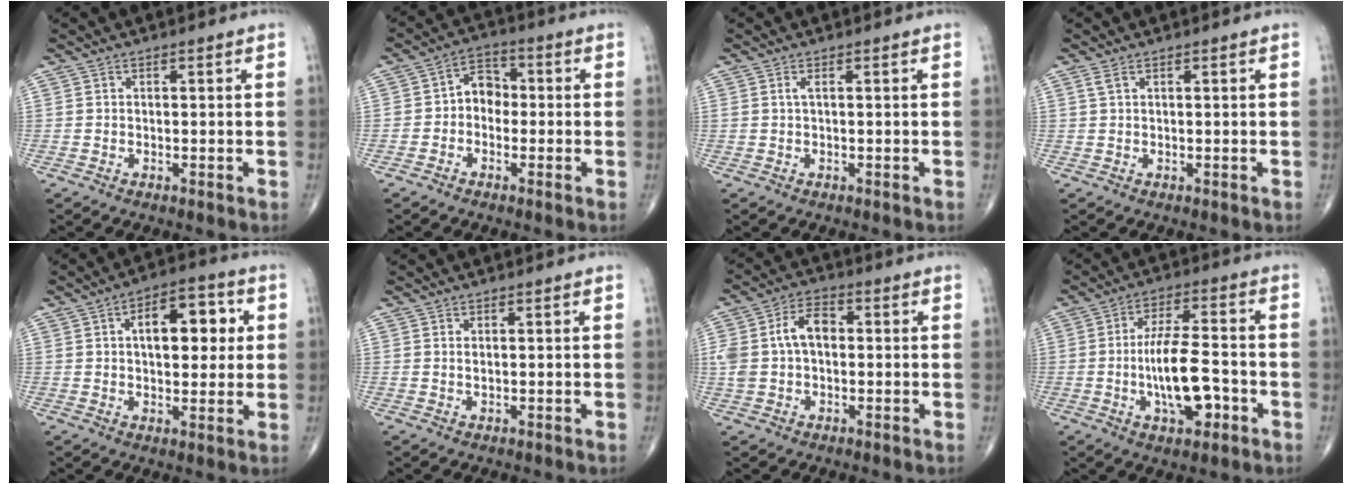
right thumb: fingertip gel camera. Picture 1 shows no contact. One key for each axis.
{"total": 5.5, "fx": -0.7, "fy": 4.3, "fz": 3.3, "tx": -0.023, "ty": 0.025, "tz": -0.029}
{"total": 0.8, "fx": 0.3, "fy": 0.1, "fz": 0.7, "tx": -0.019, "ty": 0.001, "tz": 0.004}
{"total": 1.0, "fx": 0.6, "fy": 0.4, "fz": 0.8, "tx": -0.022, "ty": 0.010, "tz": 0.015}
{"total": 11.7, "fx": 2.6, "fy": 6.2, "fz": 9.6, "tx": -0.102, "ty": 0.012, "tz": 0.033}
{"total": 0.7, "fx": 0.3, "fy": 0.3, "fz": 0.6, "tx": -0.008, "ty": -0.002, "tz": 0.006}
{"total": 8.8, "fx": 0.7, "fy": 5.6, "fz": 6.8, "tx": -0.130, "ty": 0.029, "tz": 0.010}
{"total": 12.0, "fx": -2.9, "fy": 4.7, "fz": 10.7, "tx": -0.184, "ty": 0.021, "tz": -0.048}